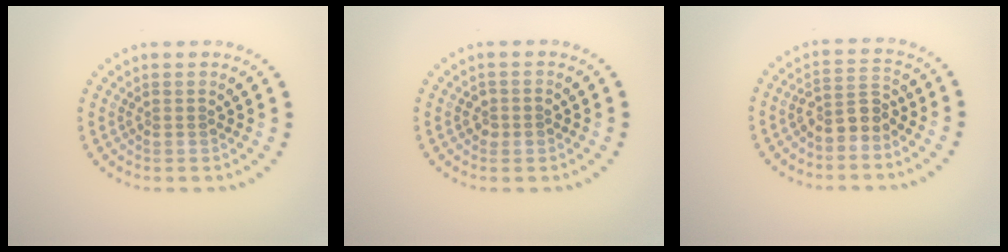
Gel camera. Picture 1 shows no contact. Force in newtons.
{"total": 1.2, "press": 1.2, "slide": 0.1}
{"total": 2.6, "press": 2.4, "slide": 1.2}